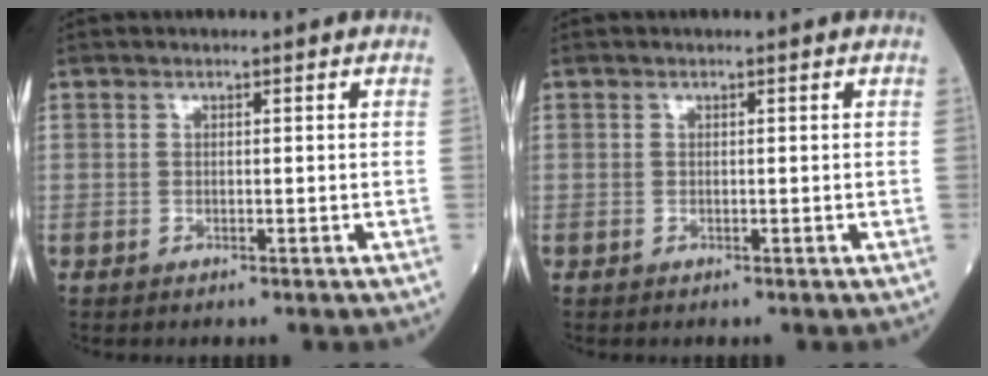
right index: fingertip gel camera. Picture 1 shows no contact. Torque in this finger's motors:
{"motor_torque": [0.00, 0.00, 0.00, 0.00]}